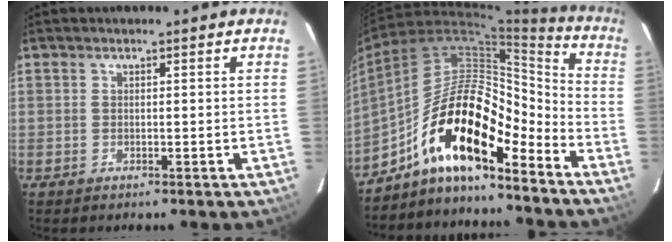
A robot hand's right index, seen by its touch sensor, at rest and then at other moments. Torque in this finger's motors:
{"motor_torque": [1.83, -0.31, 1.05, 0.21]}